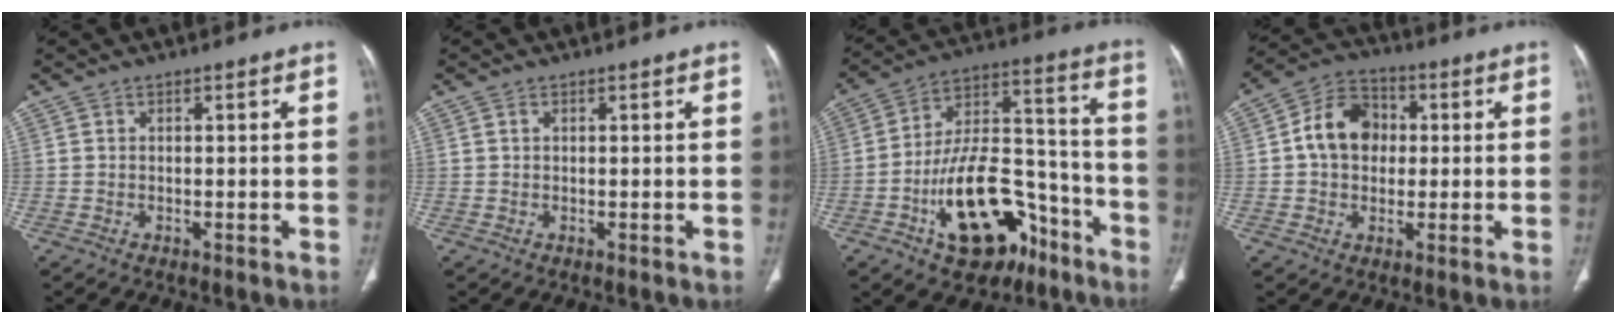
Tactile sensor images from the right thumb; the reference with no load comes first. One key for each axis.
{"total": 0.5, "fx": 0.2, "fy": 0.4, "fz": 0.3, "tx": -0.009, "ty": 0.003, "tz": 0.005}
{"total": 21.6, "fx": -10.3, "fy": 12.0, "fz": 14.8, "tx": -0.208, "ty": 0.089, "tz": -0.154}
{"total": 10.6, "fx": 1.0, "fy": 8.3, "fz": 6.5, "tx": -0.088, "ty": 0.021, "tz": 0.006}